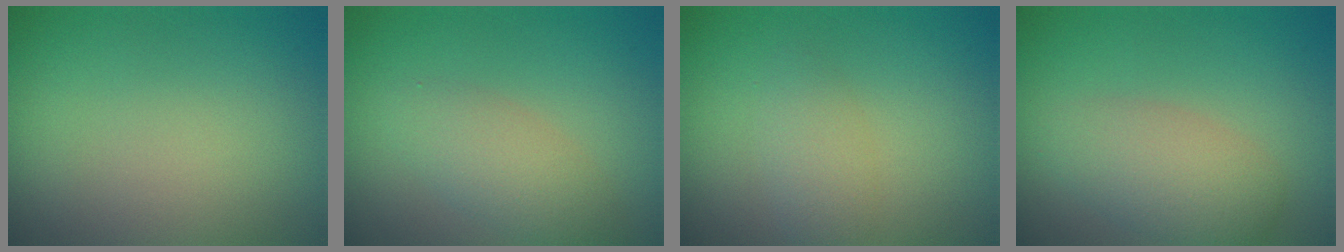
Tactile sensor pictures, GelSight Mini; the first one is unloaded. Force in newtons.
{"total": 2.8, "press": 2.8, "slide": 0.0}
{"total": 1.9, "press": 1.9, "slide": 0.1}
{"total": 3.5, "press": 3.5, "slide": 0.1}